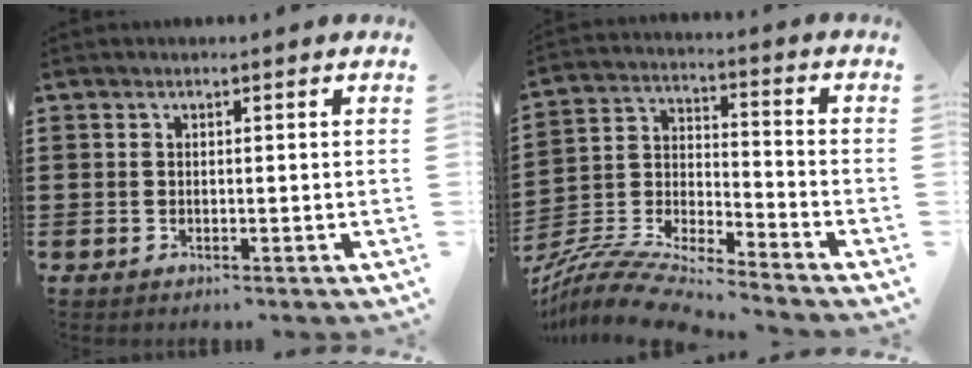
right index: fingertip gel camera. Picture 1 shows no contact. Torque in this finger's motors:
{"motor_torque": [-0.90, 0.87, 0.19, 0.04]}